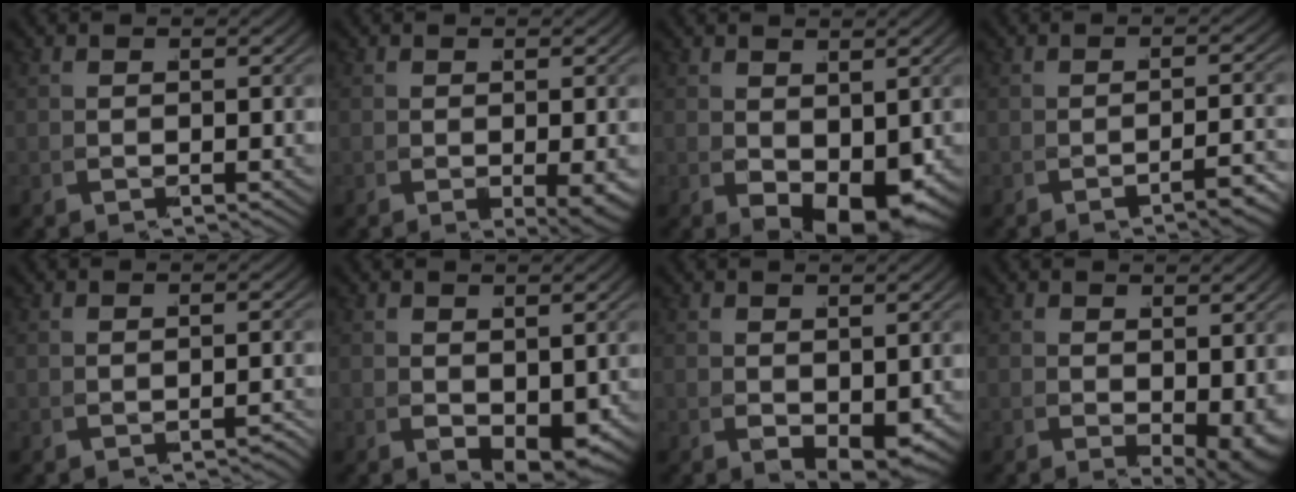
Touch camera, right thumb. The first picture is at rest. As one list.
[{"total": 1.6, "force": [-0.5, 0.0, 1.6], "torque": [-0.018, -0.005, -0.004]}, {"total": 4.8, "force": [-0.8, 2.4, 4.0], "torque": [-0.078, -0.022, 0.001]}, {"total": 2.4, "force": [-1.9, -0.9, 1.0], "torque": [-0.028, 0.002, -0.031]}, {"total": 1.3, "force": [-1.3, -0.1, -0.2], "torque": [-0.015, -0.008, -0.017]}, {"total": 2.2, "force": [-0.1, 1.0, 2.0], "torque": [-0.037, -0.013, 0.009]}, {"total": 1.8, "force": [0.0, 0.7, 1.7], "torque": [-0.032, -0.010, 0.008]}, {"total": 2.4, "force": [0.0, 0.9, 2.2], "torque": [-0.033, -0.014, 0.012]}]